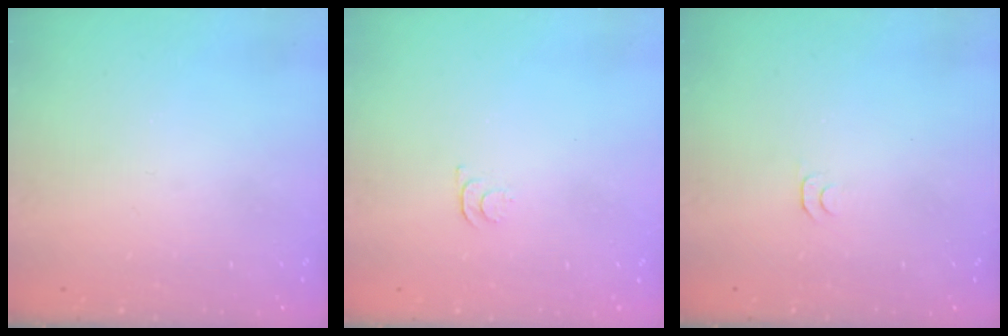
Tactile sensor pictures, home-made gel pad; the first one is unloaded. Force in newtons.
{"total": 3.6, "press": 3.5, "slide": 0.8}
{"total": 3.5, "press": 3.4, "slide": 0.4}